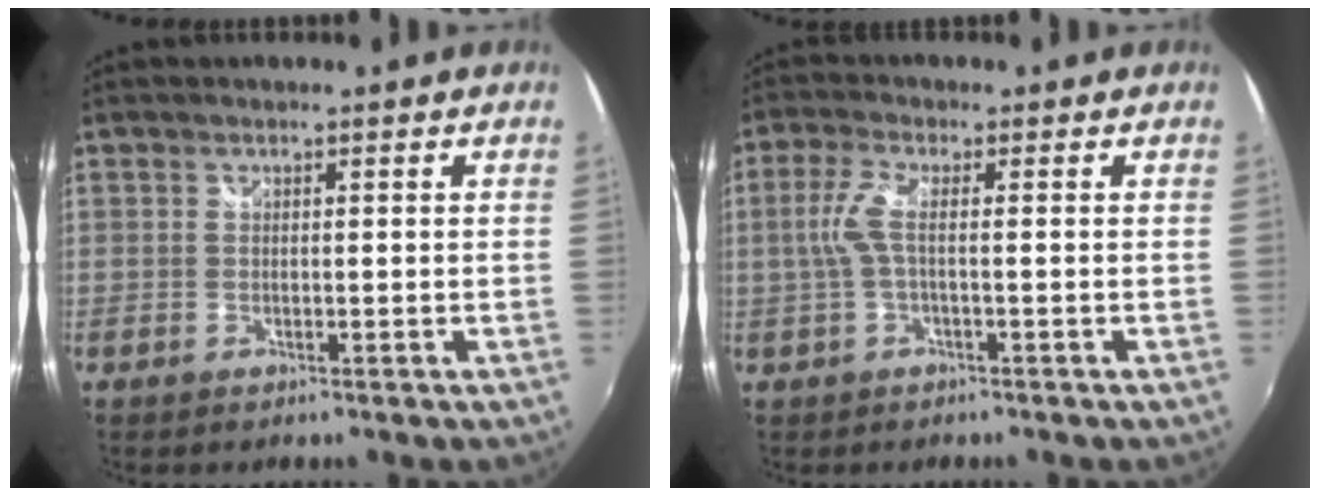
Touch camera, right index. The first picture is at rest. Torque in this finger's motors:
{"motor_torque": [0.30, 0.16, 0.45, 0.15]}